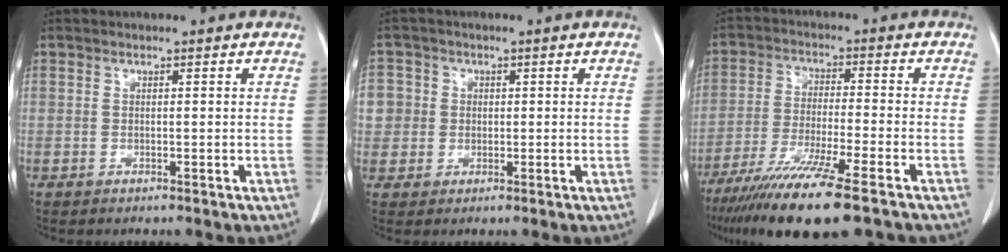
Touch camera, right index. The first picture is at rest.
{"total": 5.2, "force": [0.6, 5.1, 0.5], "torque": [-0.010, 0.016, 0.013]}
{"total": 14.1, "force": [-10.1, 0.1, 9.8], "torque": [-0.187, -0.043, -0.173]}